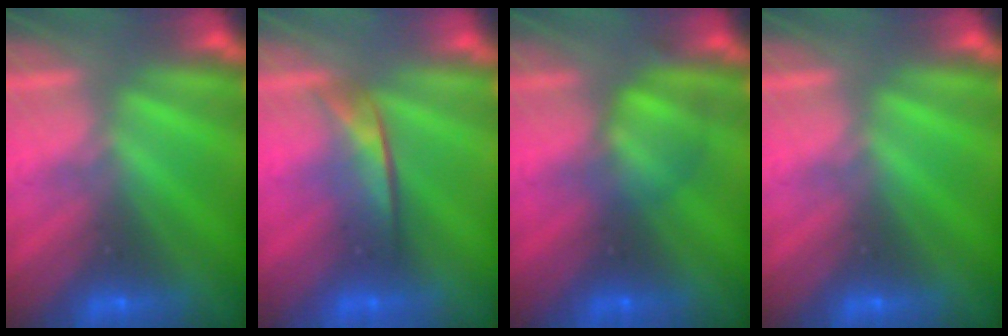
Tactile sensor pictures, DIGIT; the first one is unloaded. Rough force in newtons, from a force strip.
{"total": 2.1}
{"total": 2.5}
{"total": 0.0}